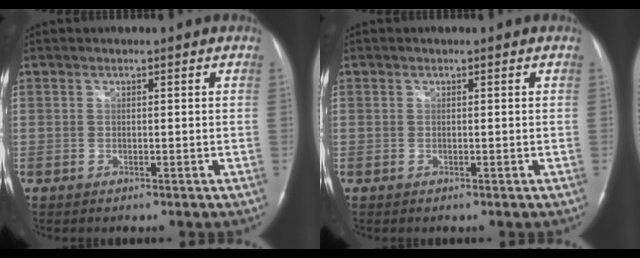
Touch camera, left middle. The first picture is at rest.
{"total": 0.0}